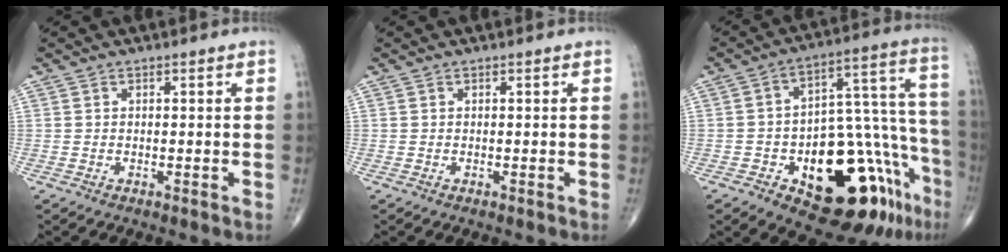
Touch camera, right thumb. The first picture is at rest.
{"total": 0.0}
{"total": 24.6, "force": [-11.6, 10.6, 18.9], "torque": [-0.189, 0.094, -0.153]}